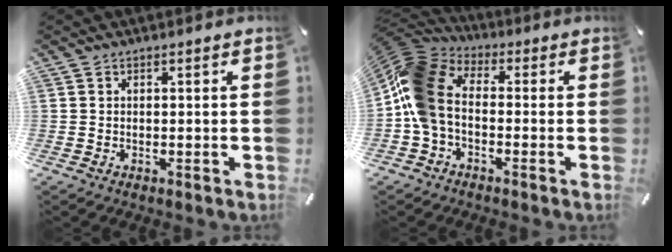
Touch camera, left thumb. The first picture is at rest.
{"total": 13.1, "force": [-2.3, 9.2, 9.0], "torque": [-0.200, 0.018, -0.046]}